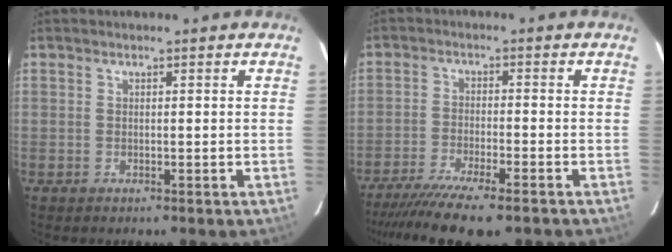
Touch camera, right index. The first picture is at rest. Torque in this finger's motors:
{"motor_torque": [1.04, -1.10, 0.66, 0.17]}